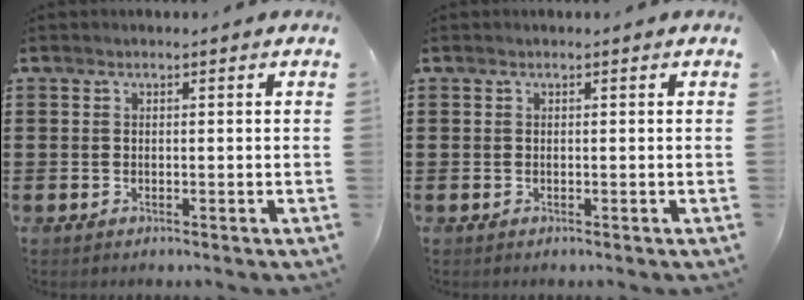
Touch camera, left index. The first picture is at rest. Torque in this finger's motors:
{"motor_torque": [-0.02, 0.03, 0.00, 0.00]}